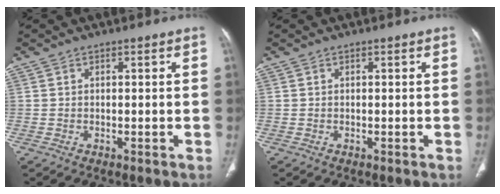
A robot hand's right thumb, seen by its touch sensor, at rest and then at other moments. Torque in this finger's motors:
{"motor_torque": [-0.01, 0.32, 0.26, 0.08, -0.03]}